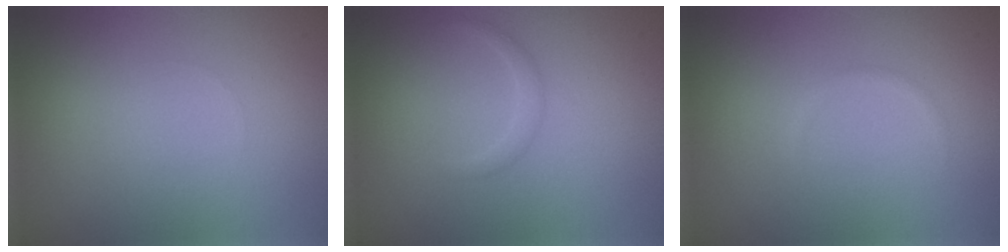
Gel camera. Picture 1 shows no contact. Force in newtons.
{"total": 0.9, "press": 0.9, "slide": 0.0}
{"total": 0.5, "press": 0.5, "slide": 0.0}